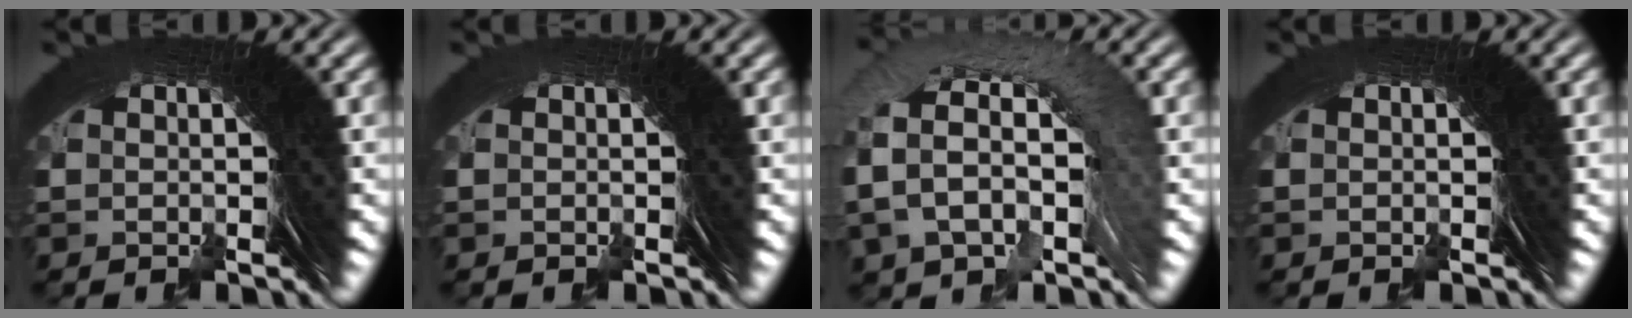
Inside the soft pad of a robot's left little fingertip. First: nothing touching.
{"total": 0.7, "force": [-0.4, -0.4, -0.4], "torque": [0.008, 0.002, -0.008]}
{"total": 6.6, "force": [0.7, 4.0, 5.1], "torque": [-0.088, 0.017, 0.006]}
{"total": 0.0}